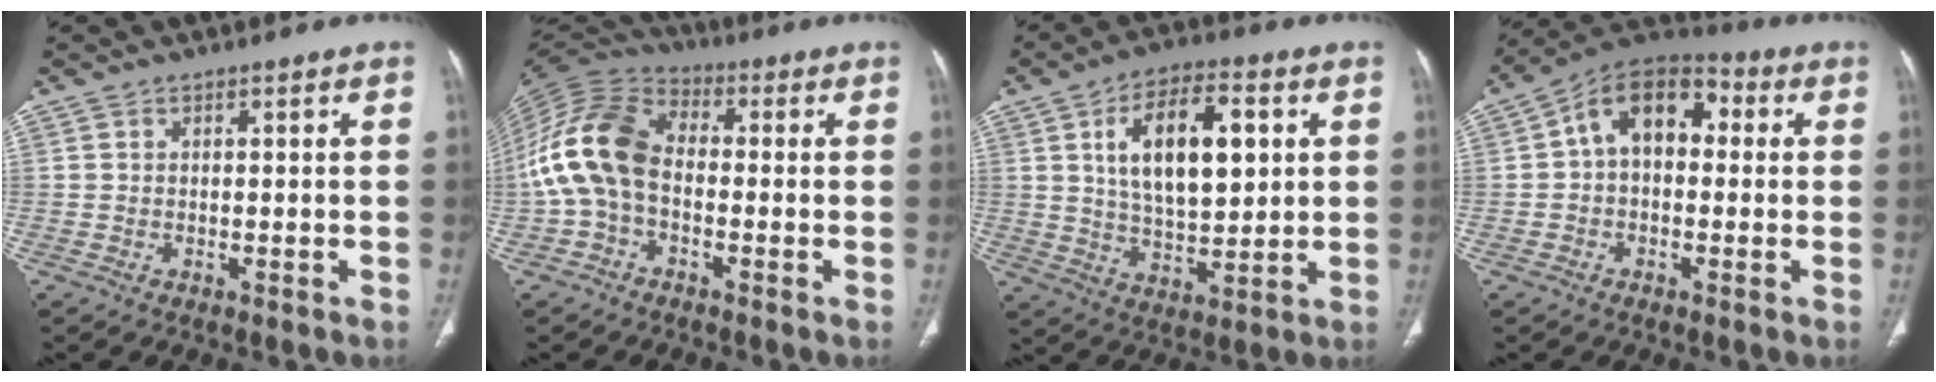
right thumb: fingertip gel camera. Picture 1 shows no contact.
{"total": 13.9, "force": [-1.5, 9.2, 10.3], "torque": [-0.212, 0.034, -0.039]}
{"total": 15.7, "force": [4.1, 7.7, 13.1], "torque": [-0.195, -0.008, 0.072]}
{"total": 12.1, "force": [1.5, 7.8, 9.1], "torque": [-0.121, 0.037, 0.009]}